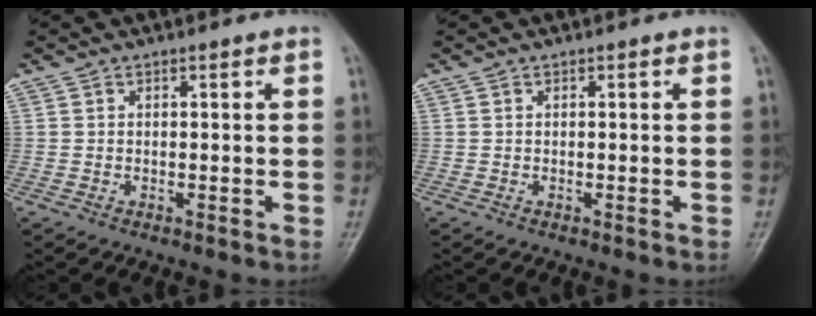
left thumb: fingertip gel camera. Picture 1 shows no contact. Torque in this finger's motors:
{"motor_torque": [0.00, 0.00, 0.04, -0.04, 0.00]}